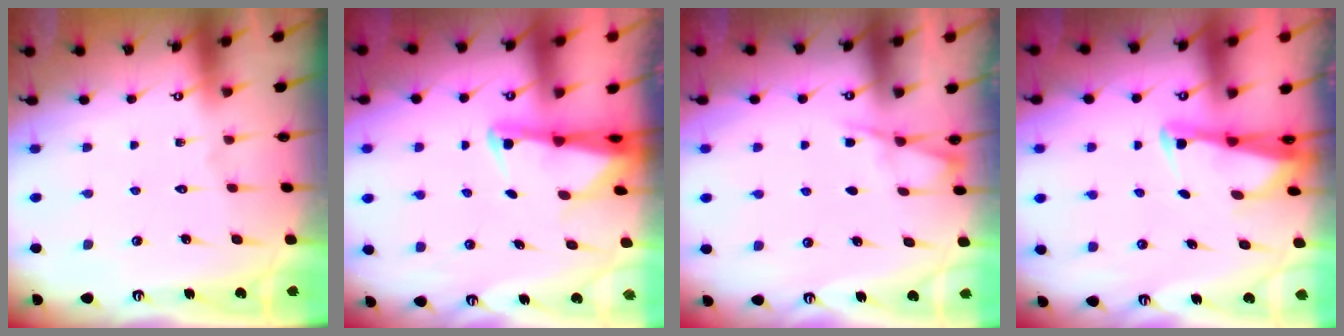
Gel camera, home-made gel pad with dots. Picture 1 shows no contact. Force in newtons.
{"total": 2.6, "press": 2.6, "slide": 0.5}
{"total": 2.2, "press": 2.1, "slide": 0.4}
{"total": 2.5, "press": 2.5, "slide": 0.5}